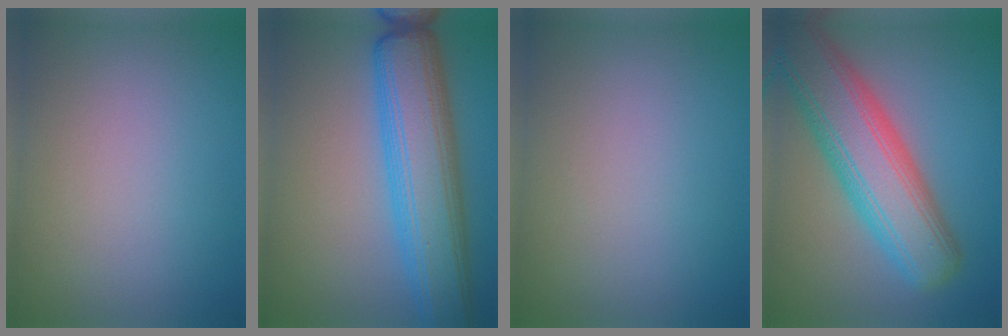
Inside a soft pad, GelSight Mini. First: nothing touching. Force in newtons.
{"total": 9.3, "press": 9.3, "slide": 0.2}
{"total": 0.0}
{"total": 9.9, "press": 9.9, "slide": 0.5}